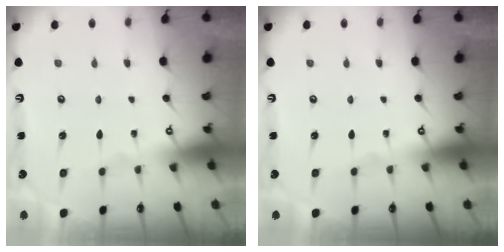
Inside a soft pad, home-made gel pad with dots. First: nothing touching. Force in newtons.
{"total": 0.0}